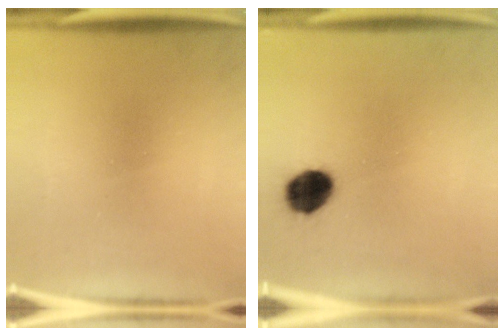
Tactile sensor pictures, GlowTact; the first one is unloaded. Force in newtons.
{"total": 9.3}